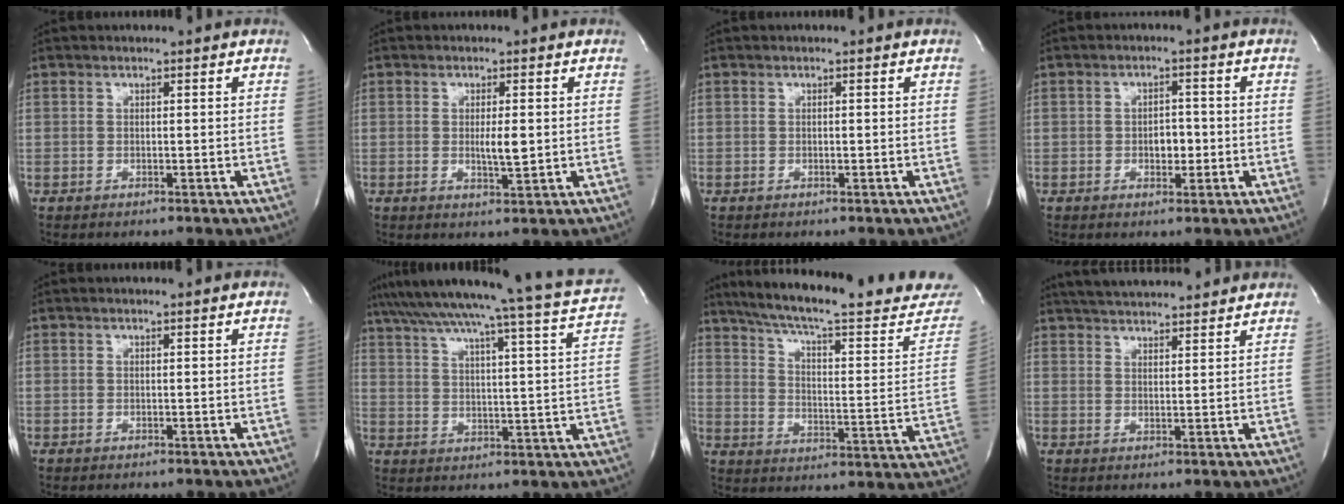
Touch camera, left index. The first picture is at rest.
{"total": 3.3, "force": [0.1, 0.6, 3.2], "torque": [-0.057, -0.006, 0.002]}
{"total": 0.0}
{"total": 3.2, "force": [-0.6, 1.8, 2.5], "torque": [-0.034, 0.005, -0.006]}
{"total": 0.7, "force": [0.6, -0.1, 0.3], "torque": [-0.003, 0.003, 0.012]}
{"total": 25.4, "force": [22.7, -1.1, 11.4], "torque": [-0.186, -0.038, 0.295]}
{"total": 27.6, "force": [24.0, 3.5, 13.1], "torque": [-0.200, -0.051, 0.311]}
{"total": 13.3, "force": [12.2, 2.0, 5.0], "torque": [-0.083, 0.032, 0.175]}